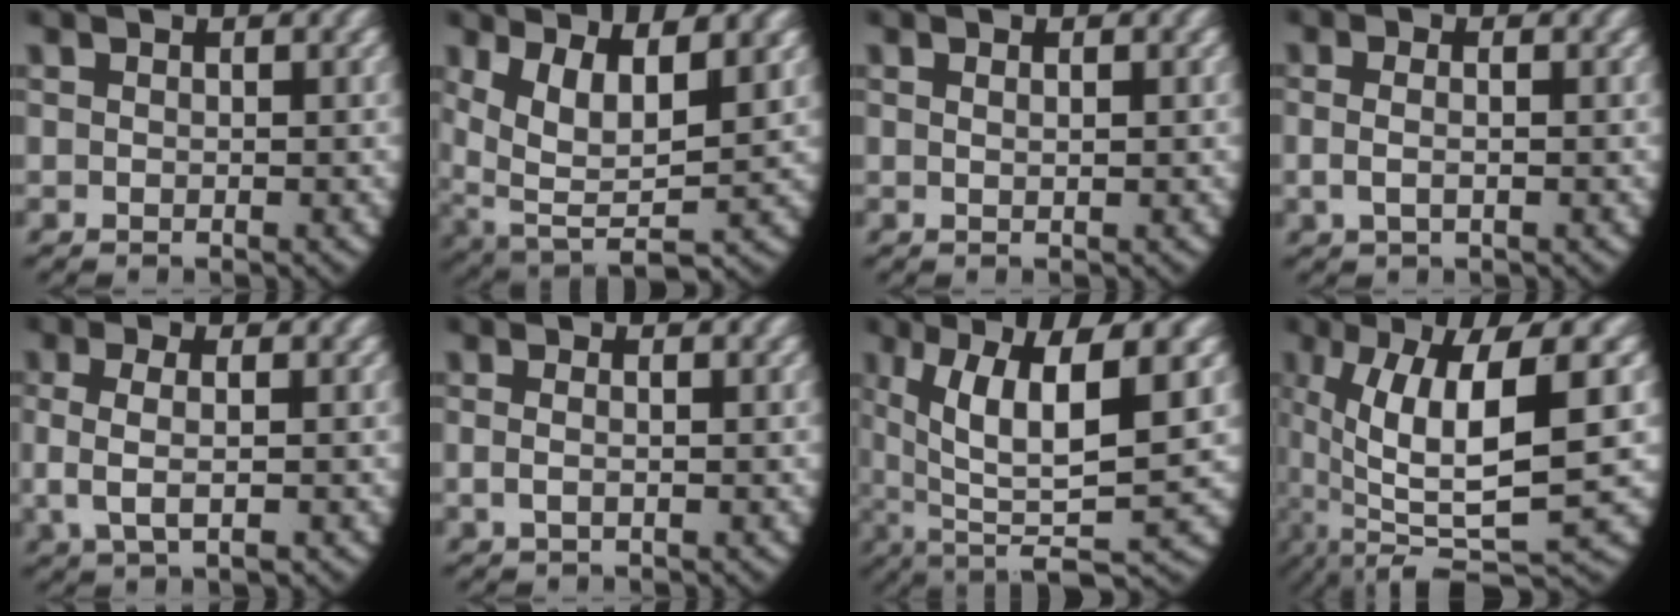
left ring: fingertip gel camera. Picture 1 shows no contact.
{"total": 9.4, "force": [0.0, 6.5, 6.8], "torque": [-0.161, -0.063, 0.031]}
{"total": 0.9, "force": [0.2, -0.4, 0.7], "torque": [-0.015, -0.004, 0.007]}
{"total": 1.7, "force": [-0.4, 0.6, 1.5], "torque": [-0.043, -0.007, 0.000]}
{"total": 4.2, "force": [0.4, 2.2, 3.6], "torque": [-0.081, -0.001, 0.011]}
{"total": 1.2, "force": [-0.4, 0.3, 1.1], "torque": [-0.033, -0.007, -0.001]}
{"total": 10.9, "force": [0.8, 4.9, 9.7], "torque": [-0.162, -0.018, 0.031]}
{"total": 10.9, "force": [-0.3, 4.8, 9.8], "torque": [-0.183, -0.020, 0.018]}